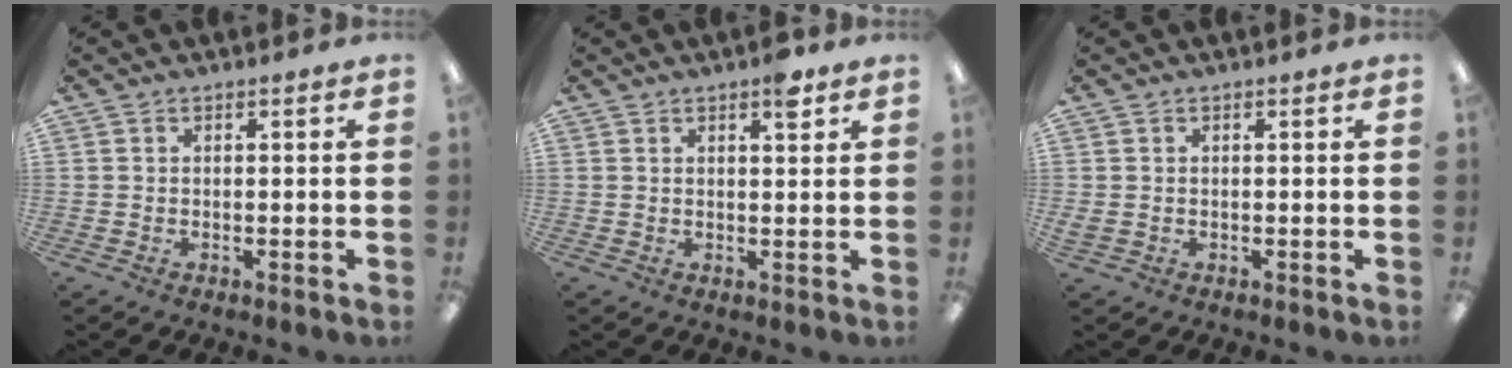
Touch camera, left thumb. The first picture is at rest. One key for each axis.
{"total": 4.1, "fx": 2.6, "fy": 1.3, "fz": 2.9, "tx": -0.030, "ty": -0.009, "tz": 0.038}
{"total": 1.0, "fx": -0.1, "fy": 0.8, "fz": 0.5, "tx": -0.010, "ty": 0.003, "tz": -0.002}